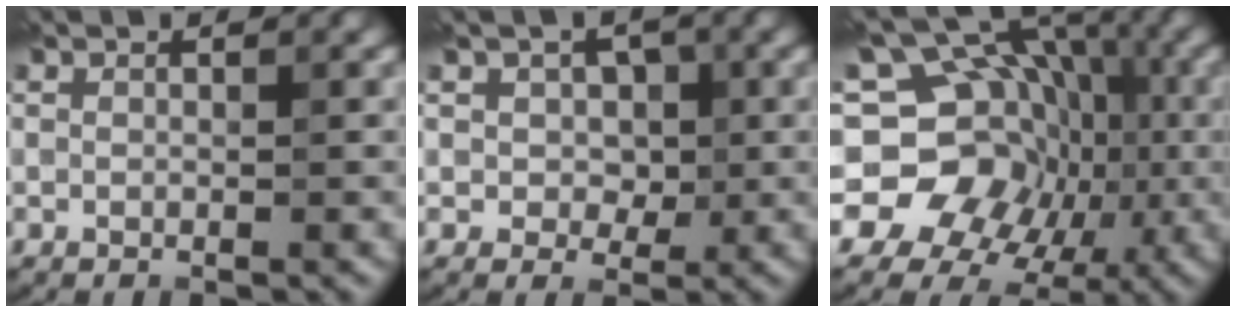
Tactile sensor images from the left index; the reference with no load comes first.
{"total": 2.4, "force": [0.6, 2.1, 1.2], "torque": [-0.015, 0.006, 0.000]}
{"total": 14.7, "force": [-1.7, 13.1, 6.6], "torque": [-0.122, 0.037, -0.045]}